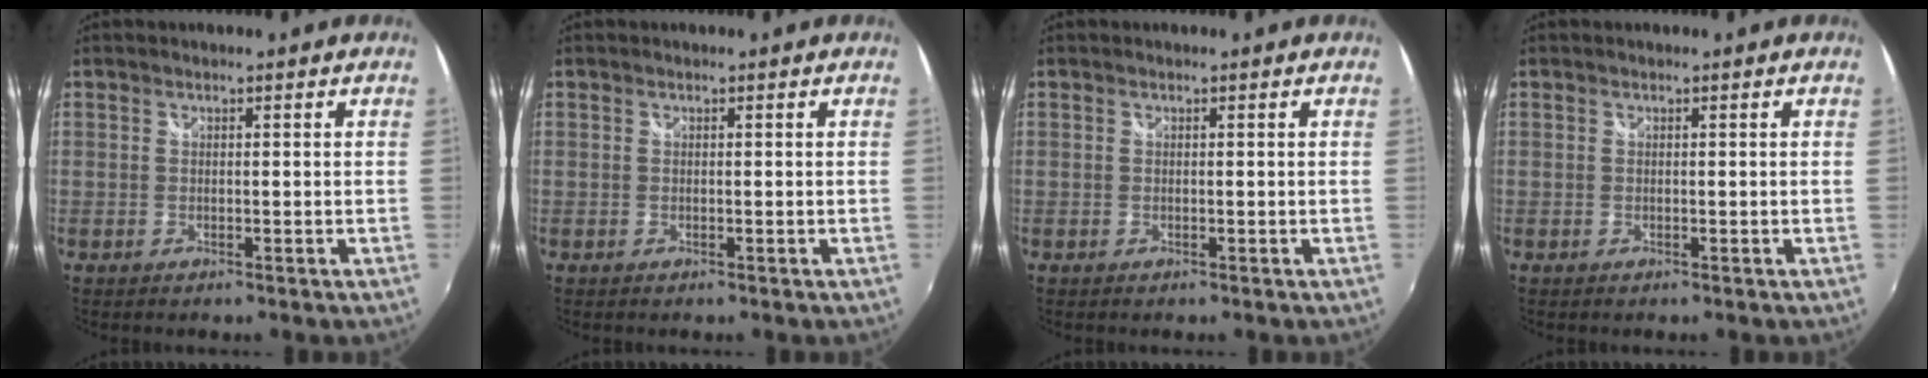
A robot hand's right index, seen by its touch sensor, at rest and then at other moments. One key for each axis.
{"total": 0.0}
{"total": 0.0}
{"total": 0.0}